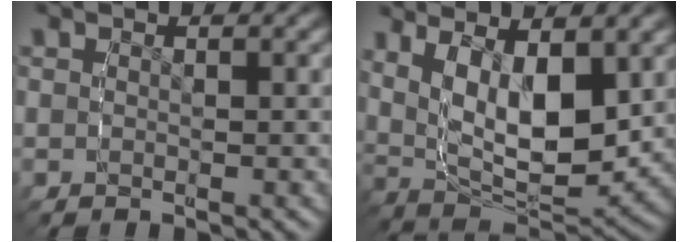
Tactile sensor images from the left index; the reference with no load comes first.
{"total": 12.5, "force": [0.5, 8.7, 8.9], "torque": [-0.197, -0.032, 0.008]}